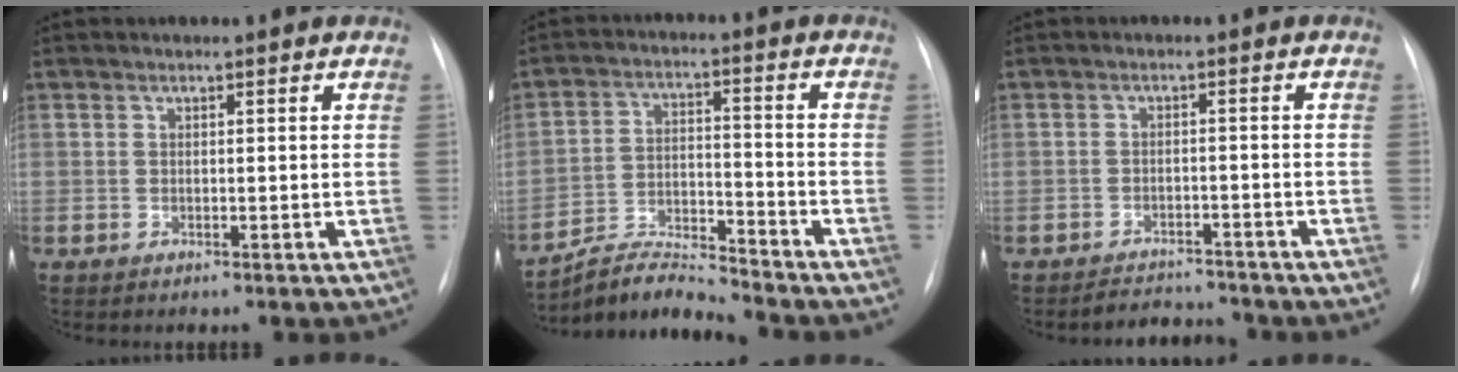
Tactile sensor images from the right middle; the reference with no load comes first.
{"total": 8.1, "force": [-8.1, -0.6, 0.3], "torque": [-0.015, 0.017, -0.147]}
{"total": 4.1, "force": [-4.0, 0.9, -0.3], "torque": [0.004, 0.002, -0.059]}